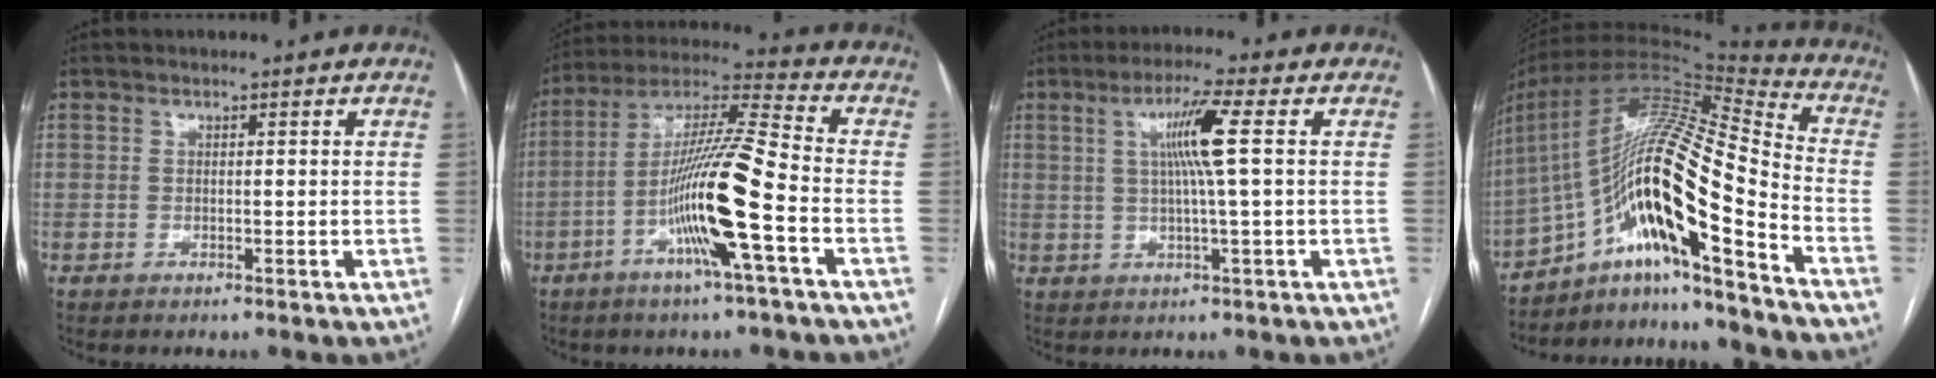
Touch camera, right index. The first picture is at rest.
{"total": 15.0, "force": [-5.0, -0.4, 14.2], "torque": [-0.271, 0.002, -0.098]}
{"total": 7.0, "force": [1.8, -1.6, 6.6], "torque": [-0.125, 0.002, 0.039]}
{"total": 21.8, "force": [-10.9, 1.7, 18.8], "torque": [-0.353, 0.014, -0.189]}